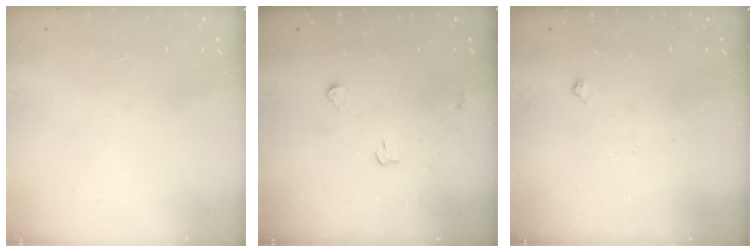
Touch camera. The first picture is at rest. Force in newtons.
{"total": 2.9, "press": 2.9, "slide": 0.4}
{"total": 2.5, "press": 2.4, "slide": 0.4}